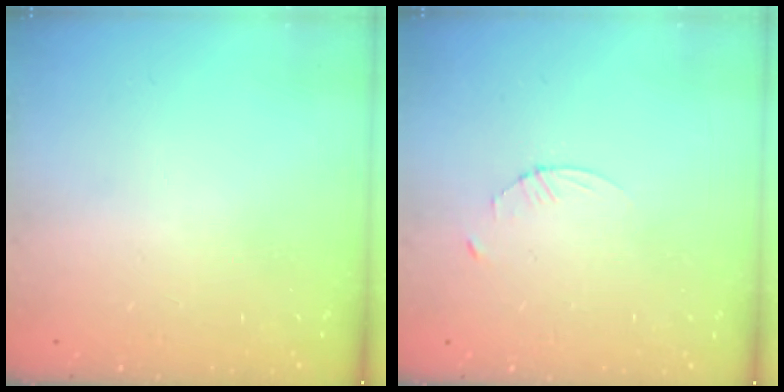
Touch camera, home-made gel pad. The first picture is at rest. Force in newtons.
{"total": 2.3, "press": 2.3, "slide": 0.3}